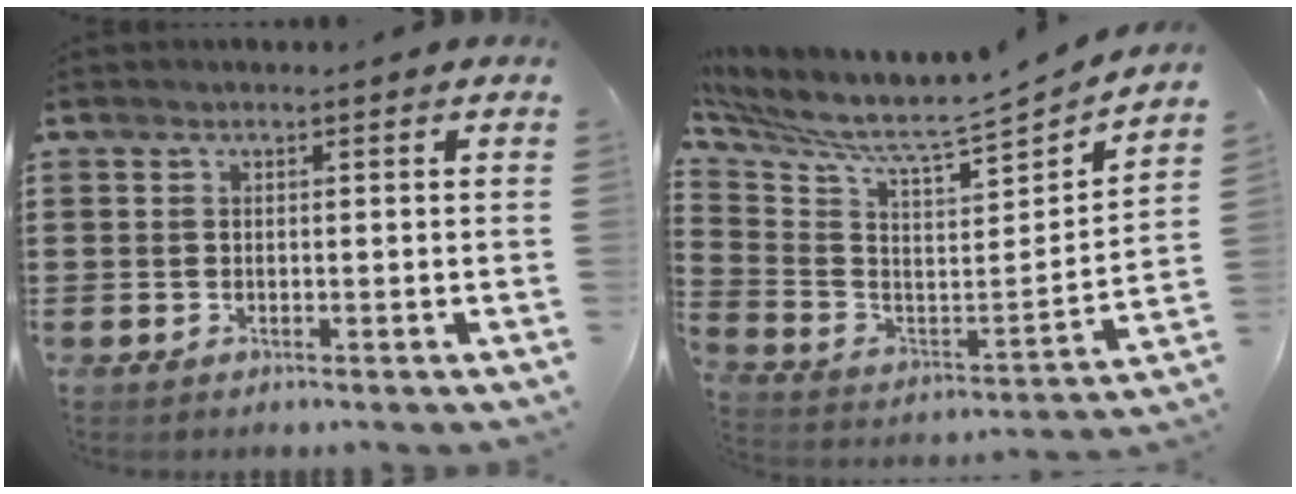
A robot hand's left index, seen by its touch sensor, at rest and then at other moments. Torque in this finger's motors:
{"motor_torque": [2.14, 0.00, 0.83, 0.21]}